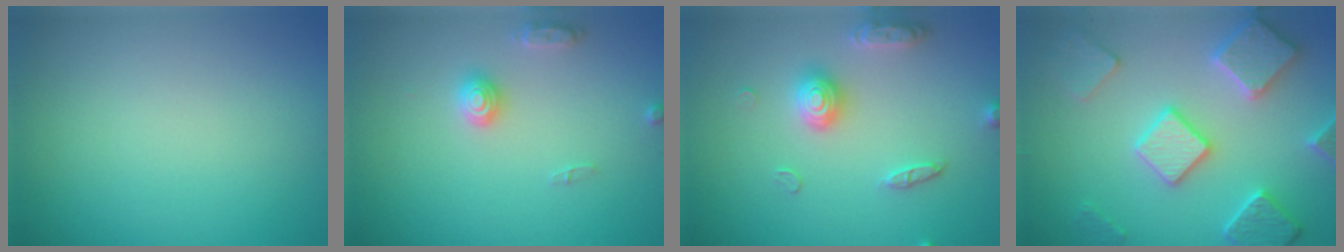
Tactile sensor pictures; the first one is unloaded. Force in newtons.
{"total": 2.2, "press": 2.2, "slide": 0.1}
{"total": 3.2, "press": 3.0, "slide": 1.2}
{"total": 5.8, "press": 5.6, "slide": 1.3}